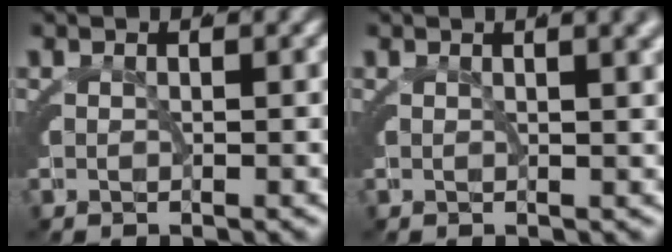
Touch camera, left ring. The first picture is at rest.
{"total": 1.7, "force": [0.9, -0.2, 1.4], "torque": [-0.014, 0.006, 0.014]}